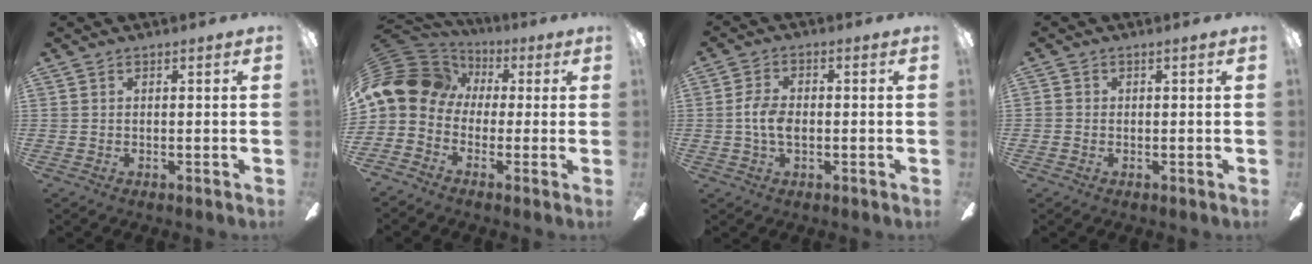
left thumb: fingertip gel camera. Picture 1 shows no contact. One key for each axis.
{"total": 13.2, "fx": 0.7, "fy": 10.4, "fz": 8.0, "tx": -0.185, "ty": 0.010, "tz": 0.011}
{"total": 5.5, "fx": -0.7, "fy": 3.1, "fz": 4.5, "tx": -0.103, "ty": 0.002, "tz": -0.018}
{"total": 0.6, "fx": -0.3, "fy": 0.4, "fz": 0.0, "tx": 0.001, "ty": 0.003, "tz": -0.007}